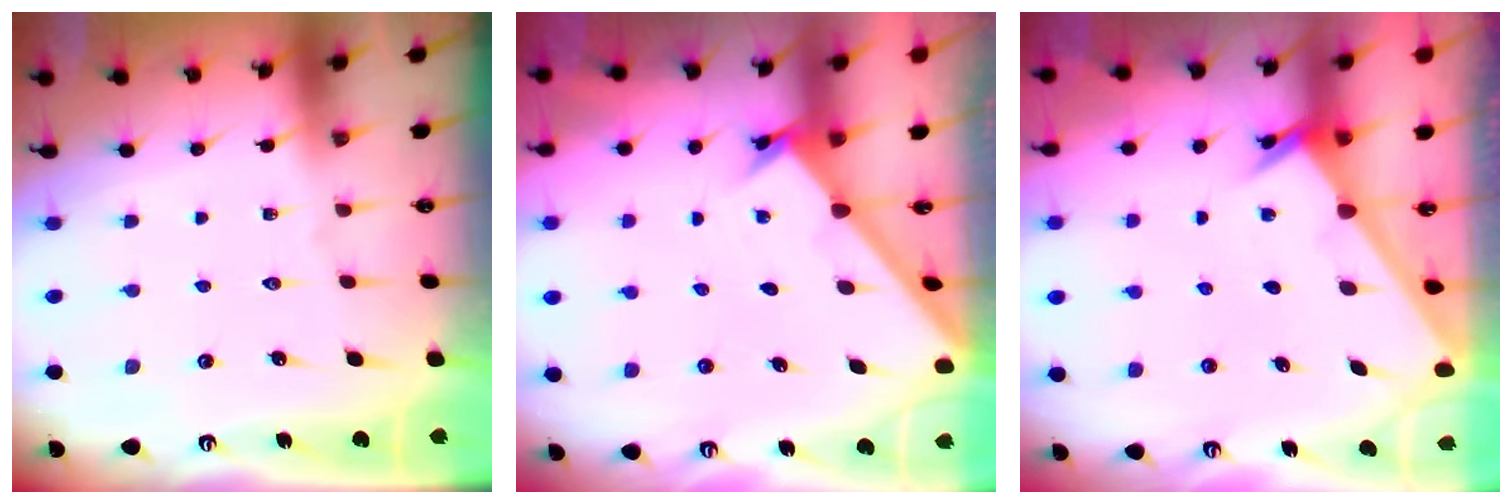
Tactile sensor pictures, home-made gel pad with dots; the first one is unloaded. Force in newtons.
{"total": 1.6, "press": 1.6, "slide": 0.2}
{"total": 2.5, "press": 2.5, "slide": 0.2}